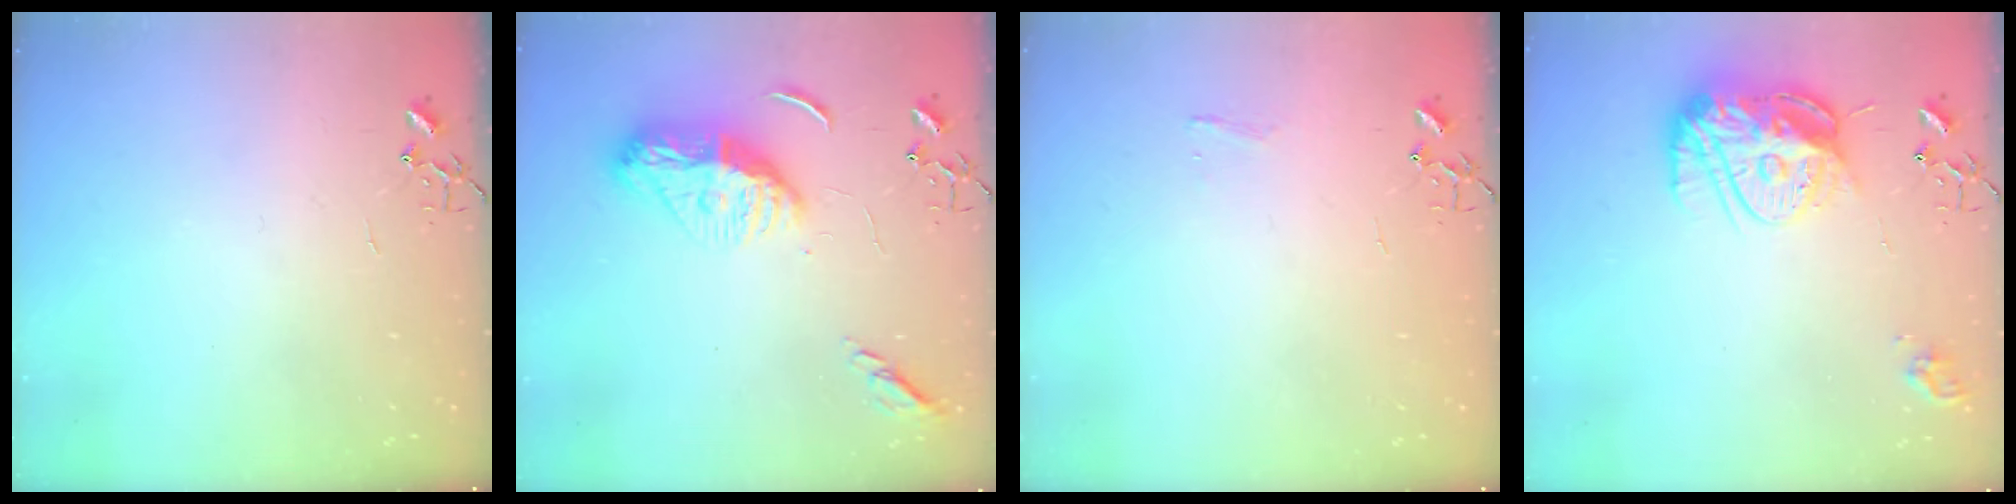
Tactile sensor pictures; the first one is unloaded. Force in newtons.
{"total": 13.7, "press": 13.6, "slide": 1.2}
{"total": 3.4, "press": 3.4, "slide": 0.4}
{"total": 19.1, "press": 19.1, "slide": 1.5}